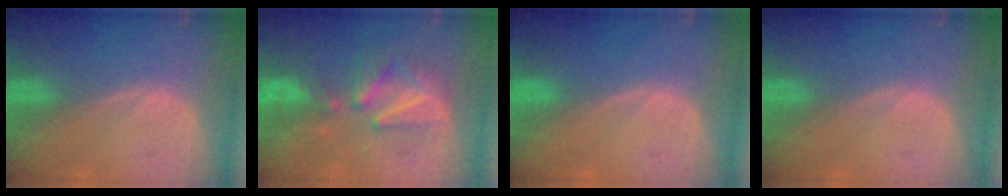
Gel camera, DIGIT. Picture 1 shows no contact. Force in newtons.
{"total": 8.2, "press": 8.0, "slide": 1.8}
{"total": 0.0}
{"total": 0.0}